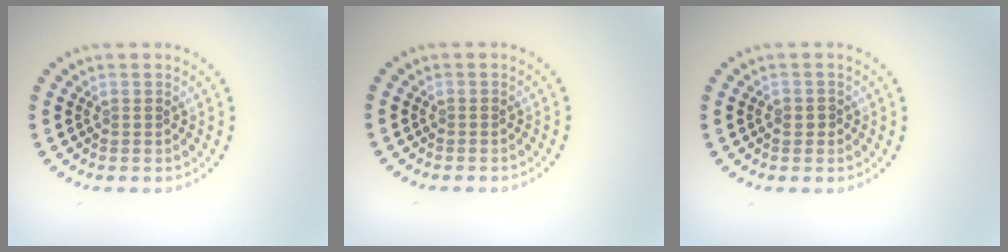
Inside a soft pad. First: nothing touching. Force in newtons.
{"total": 0.0}
{"total": 0.6, "press": 0.5, "slide": 0.3}